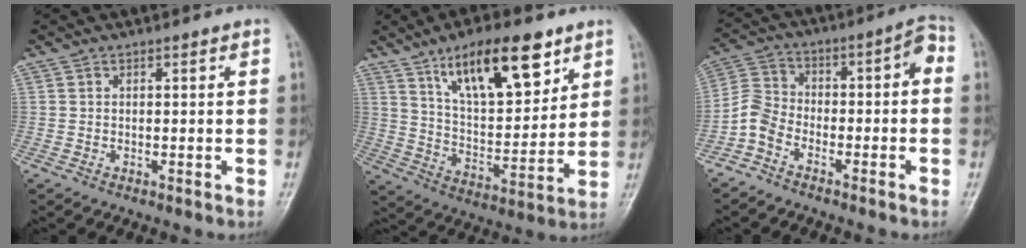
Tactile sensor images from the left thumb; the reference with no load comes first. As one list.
[{"total": 17.8, "force": [10.3, 6.9, 12.8], "torque": [-0.170, -0.049, 0.180]}, {"total": 8.6, "force": [-4.0, 4.4, 6.2], "torque": [-0.101, 0.065, -0.081]}]